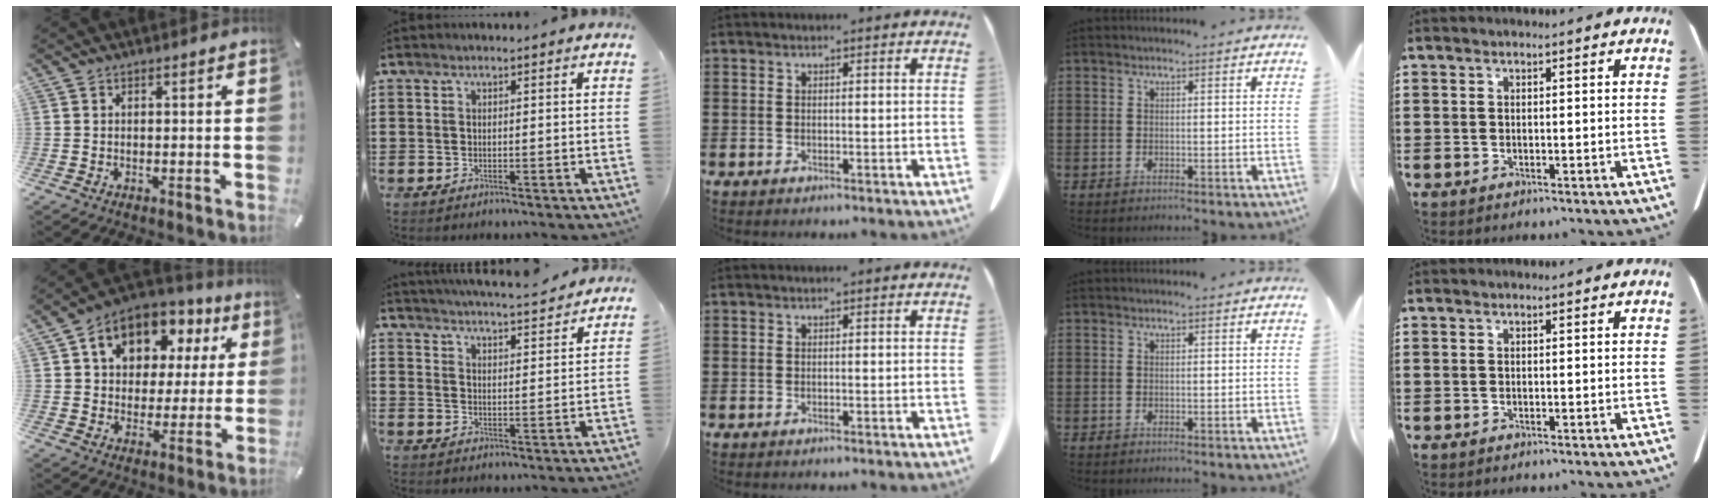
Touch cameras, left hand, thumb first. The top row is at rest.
{"thumb": {"total": 11.4, "force": [5.1, 9.0, 4.8], "torque": [-0.094, -0.023, 0.097]}, "index": {"total": 4.2, "force": [4.2, -0.3, 0.4], "torque": [-0.024, -0.029, 0.072]}}